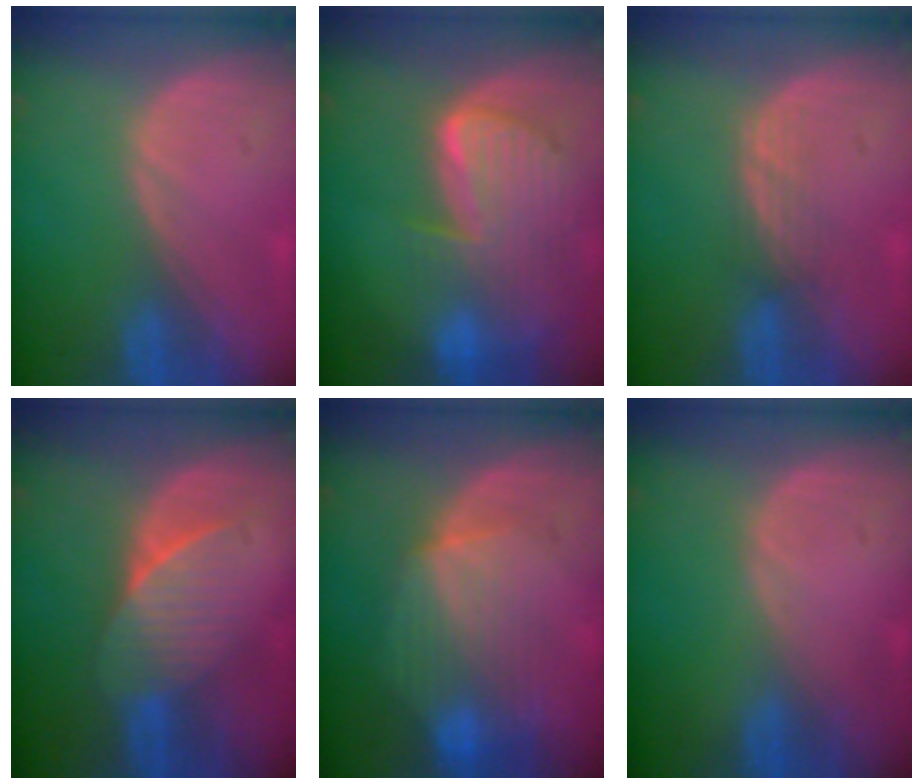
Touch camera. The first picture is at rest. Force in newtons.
{"total": 9.9, "press": 8.5, "slide": 5.1}
{"total": 2.4, "press": 2.3, "slide": 0.8}
{"total": 6.6, "press": 6.1, "slide": 2.5}
{"total": 8.9, "press": 8.0, "slide": 3.9}
{"total": 0.0}